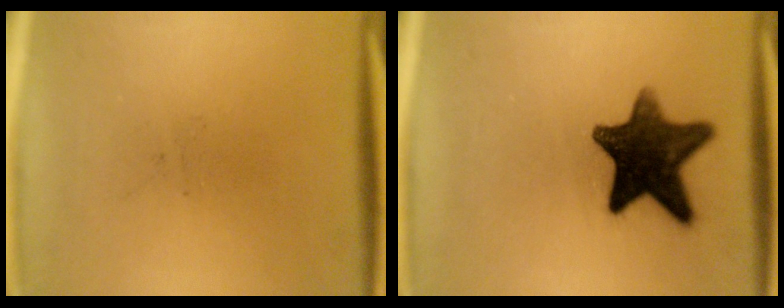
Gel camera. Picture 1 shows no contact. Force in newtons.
{"total": 13.4}